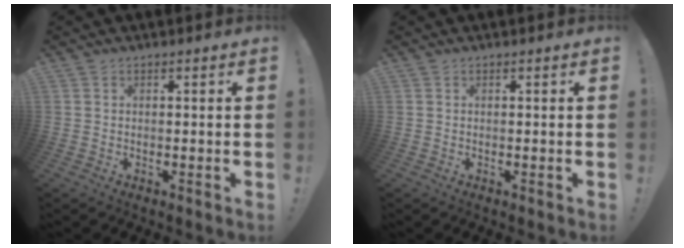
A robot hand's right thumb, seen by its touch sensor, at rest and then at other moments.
{"total": 0.0}